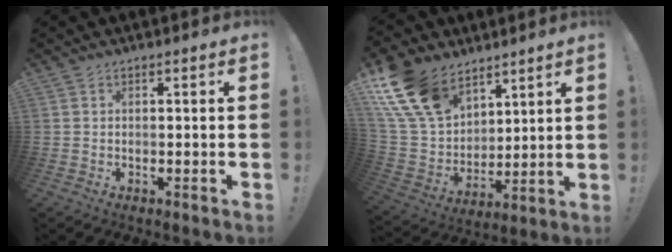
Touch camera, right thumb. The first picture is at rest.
{"total": 19.5, "force": [12.0, 12.2, 9.3], "torque": [-0.207, -0.062, 0.237]}